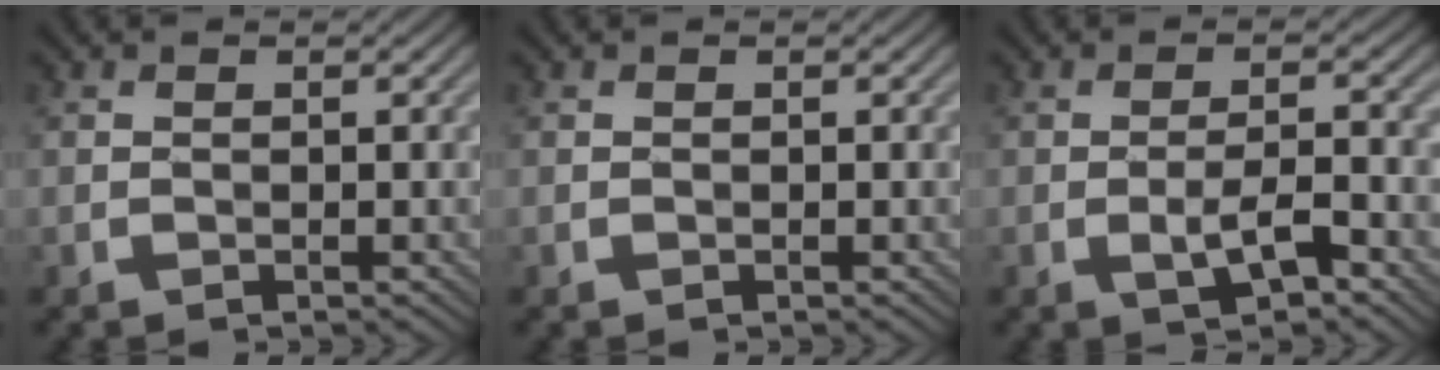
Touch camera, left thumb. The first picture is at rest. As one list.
[{"total": 0.0}, {"total": 4.8, "force": [-1.8, 1.4, 4.2], "torque": [-0.076, 0.003, -0.033]}]